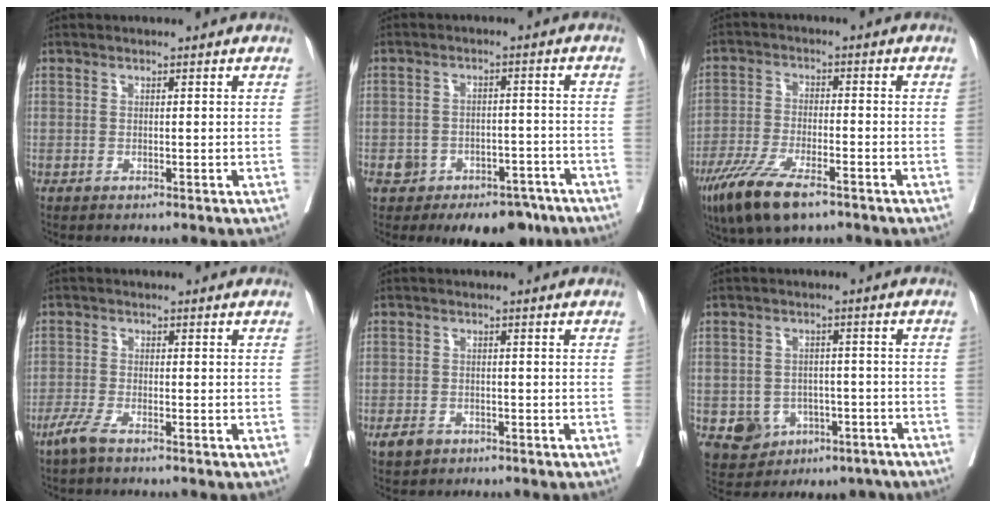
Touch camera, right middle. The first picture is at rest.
{"total": 9.3, "force": [-6.2, 5.8, 3.7], "torque": [-0.033, 0.025, -0.083]}
{"total": 10.8, "force": [-7.2, 2.8, 7.6], "torque": [-0.145, -0.022, -0.126]}
{"total": 2.9, "force": [-2.2, 0.4, 1.9], "torque": [-0.049, -0.005, -0.048]}
{"total": 2.7, "force": [-1.7, 1.8, 1.1], "torque": [-0.018, 0.002, -0.022]}
{"total": 8.8, "force": [-4.2, 7.1, 2.9], "torque": [-0.049, 0.017, -0.048]}